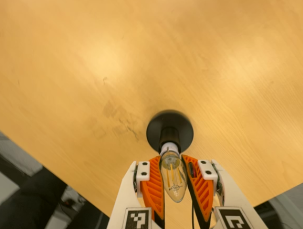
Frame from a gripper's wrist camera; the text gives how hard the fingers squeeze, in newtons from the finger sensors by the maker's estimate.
{"total": 19.5, "left": 18.6, "right": 20.4}